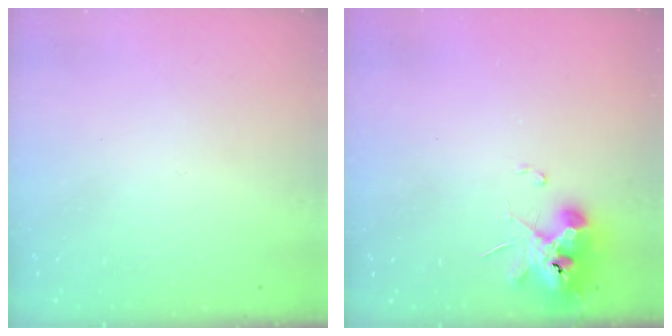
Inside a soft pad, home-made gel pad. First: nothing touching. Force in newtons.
{"total": 10.9, "press": 10.9, "slide": 1.1}